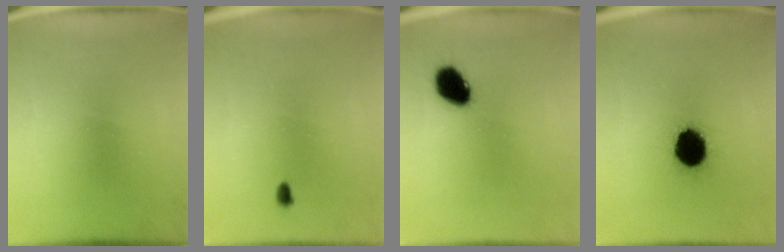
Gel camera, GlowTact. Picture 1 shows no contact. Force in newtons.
{"total": 1.0}
{"total": 7.7}
{"total": 12.4}